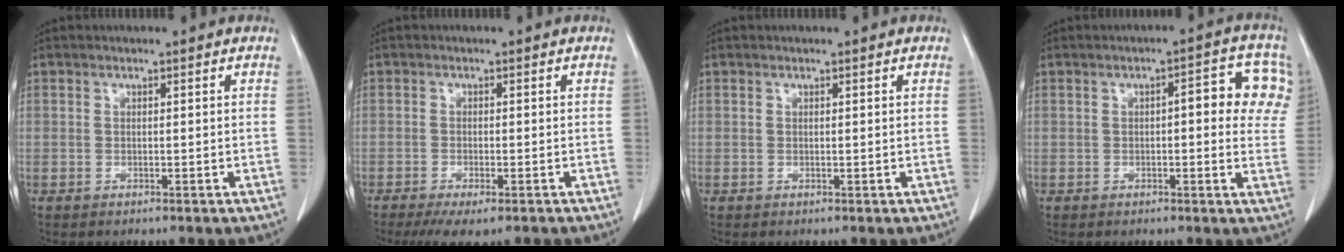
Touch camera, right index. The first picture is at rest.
{"total": 6.9, "force": [-5.3, 1.6, 4.1], "torque": [-0.051, -0.011, -0.079]}
{"total": 0.0}
{"total": 9.3, "force": [2.4, 3.3, 8.4], "torque": [-0.090, 0.025, 0.023]}